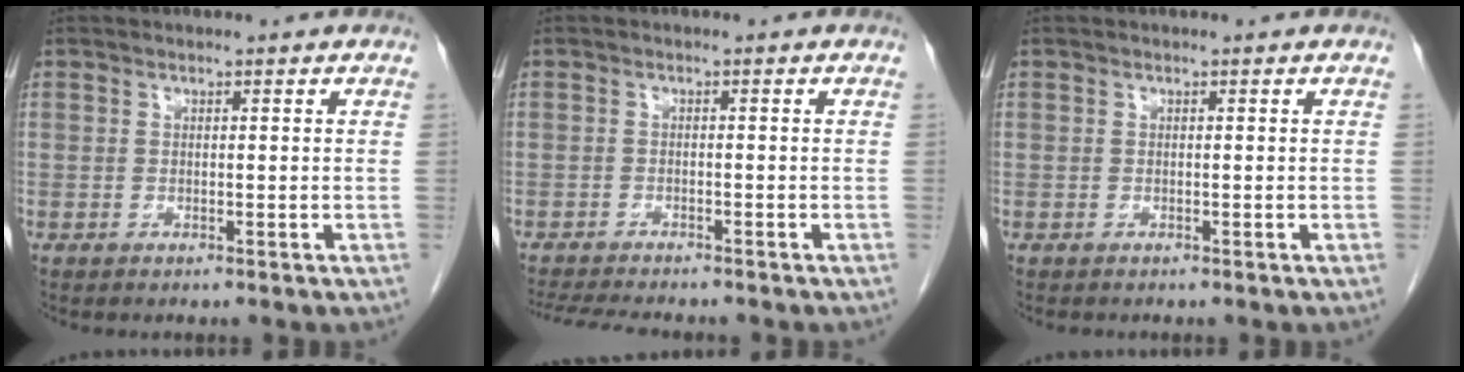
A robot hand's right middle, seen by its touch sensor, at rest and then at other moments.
{"total": 7.9, "force": [-7.1, 1.1, 3.2], "torque": [-0.051, -0.013, -0.111]}
{"total": 0.6, "force": [-0.5, 0.3, 0.1], "torque": [-0.008, 0.001, -0.010]}